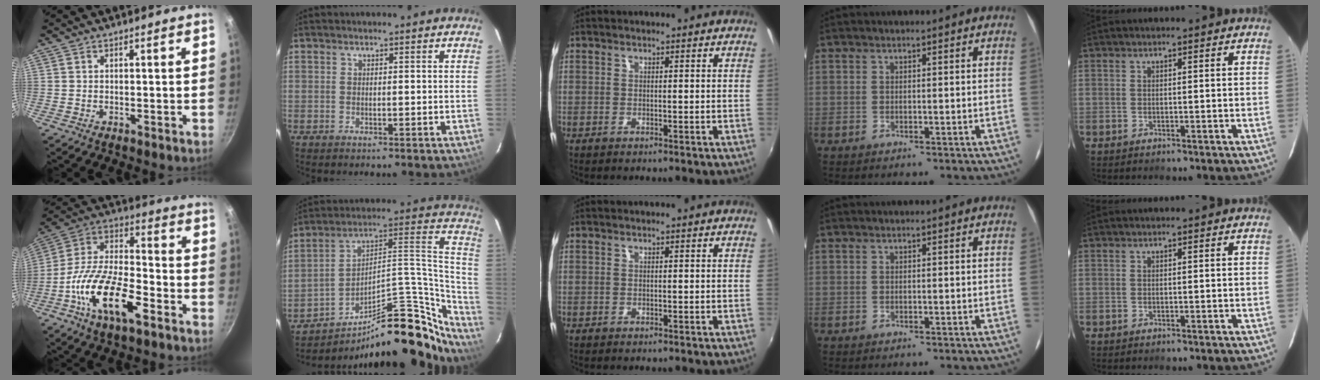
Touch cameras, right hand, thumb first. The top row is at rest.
{"thumb": {"total": 18.4, "force": [-8.0, 7.8, 14.6], "torque": [-0.261, 0.043, -0.160]}, "index": {"total": 26.1, "force": [-20.0, 8.2, 14.6], "torque": [-0.167, 0.050, -0.290]}}